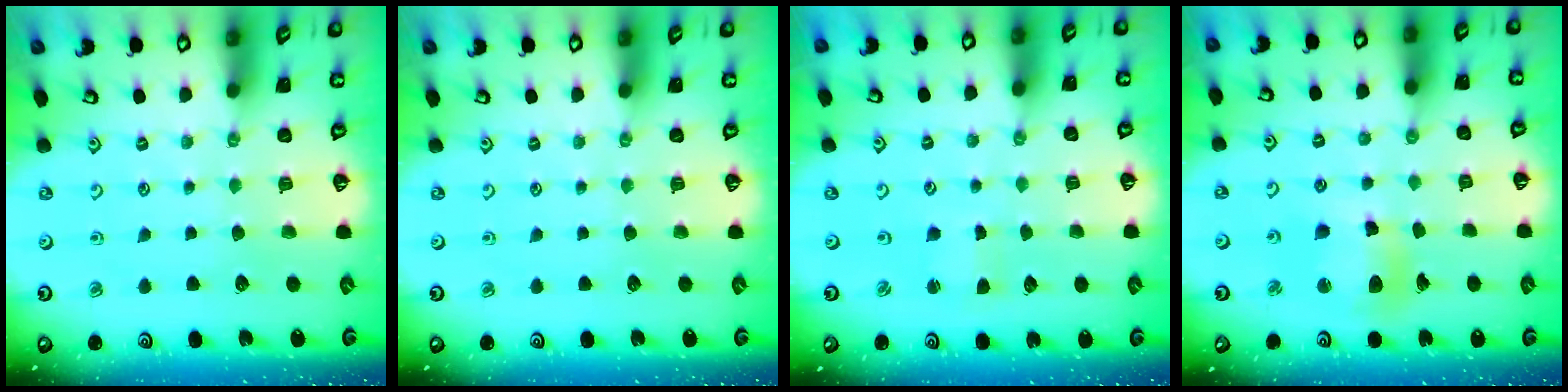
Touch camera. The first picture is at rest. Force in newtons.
{"total": 0.0}
{"total": 1.3, "press": 1.3, "slide": 0.3}
{"total": 11.6, "press": 11.5, "slide": 1.9}